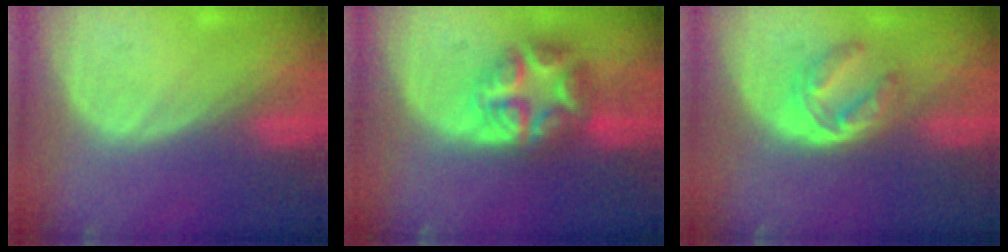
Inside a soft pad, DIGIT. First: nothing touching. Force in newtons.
{"total": 7.9, "press": 7.9, "slide": 0.5}
{"total": 6.0, "press": 5.0, "slide": 3.3}